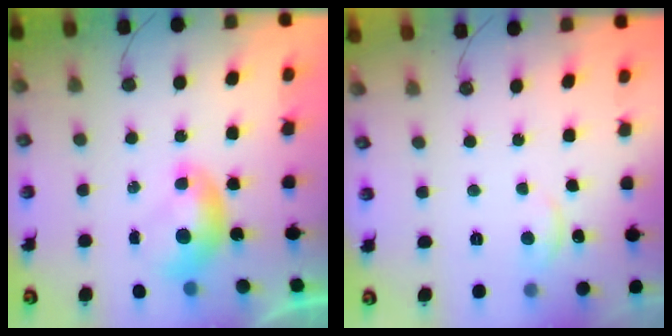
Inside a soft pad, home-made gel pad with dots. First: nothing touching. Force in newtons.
{"total": 2.9, "press": 2.9, "slide": 0.2}